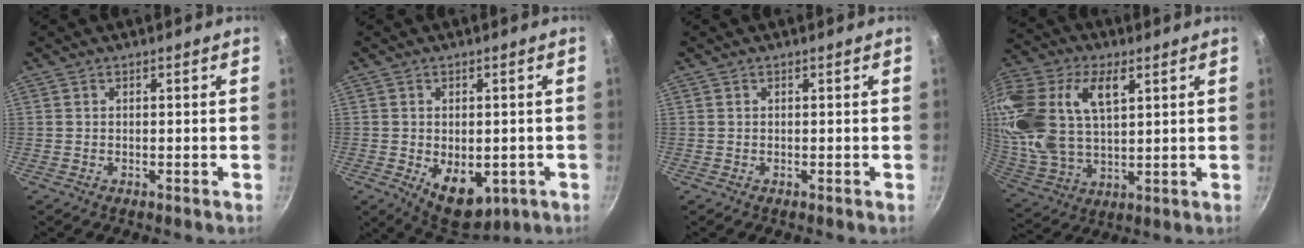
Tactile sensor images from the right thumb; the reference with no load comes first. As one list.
[{"total": 9.5, "force": [-2.3, 6.0, 7.0], "torque": [-0.072, -0.005, -0.015]}, {"total": 0.0}, {"total": 25.5, "force": [9.3, 15.4, 18.0], "torque": [-0.406, 0.014, 0.179]}]